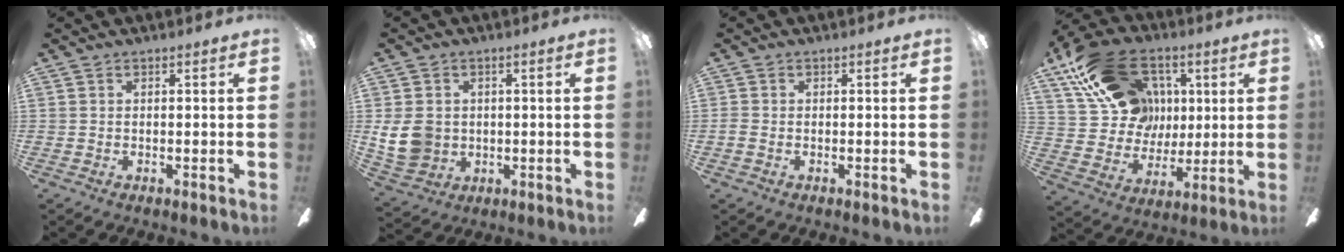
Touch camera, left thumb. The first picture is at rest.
{"total": 9.2, "force": [0.1, 7.9, 4.6], "torque": [-0.109, 0.013, 0.006]}
{"total": 0.9, "force": [-0.3, 0.6, 0.5], "torque": [-0.010, 0.004, -0.008]}
{"total": 23.6, "force": [9.5, 17.7, 12.4], "torque": [-0.228, -0.022, 0.188]}